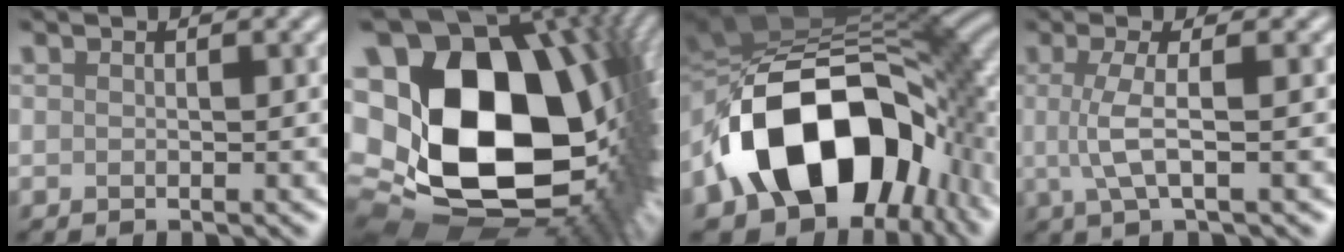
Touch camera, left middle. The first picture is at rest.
{"total": 22.6, "force": [3.5, 15.5, 16.0], "torque": [-0.328, -0.035, 0.109]}
{"total": 16.9, "force": [-4.8, 10.8, 12.0], "torque": [-0.198, -0.004, -0.083]}
{"total": 3.2, "force": [0.1, 0.5, 3.1], "torque": [-0.068, -0.001, 0.002]}